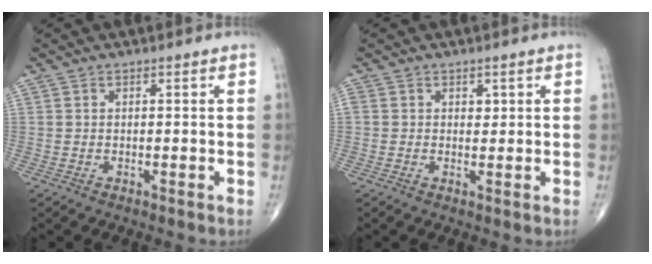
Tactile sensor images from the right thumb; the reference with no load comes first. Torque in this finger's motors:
{"motor_torque": [-0.13, 0.72, 0.52, 0.18, 0.01]}